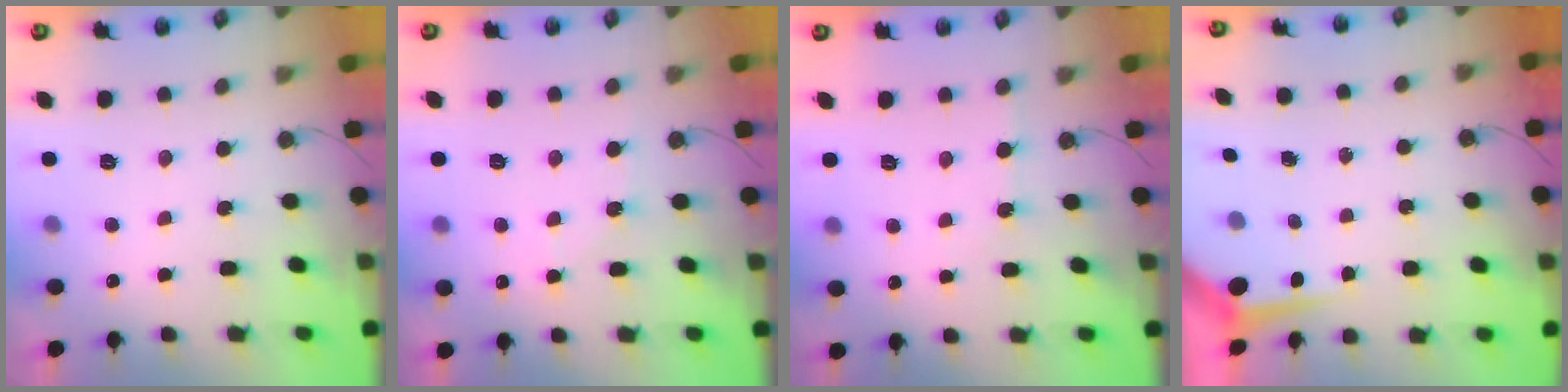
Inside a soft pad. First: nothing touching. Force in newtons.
{"total": 4.4, "press": 4.4, "slide": 0.5}
{"total": 2.1, "press": 2.0, "slide": 0.3}
{"total": 5.3, "press": 5.3, "slide": 0.4}